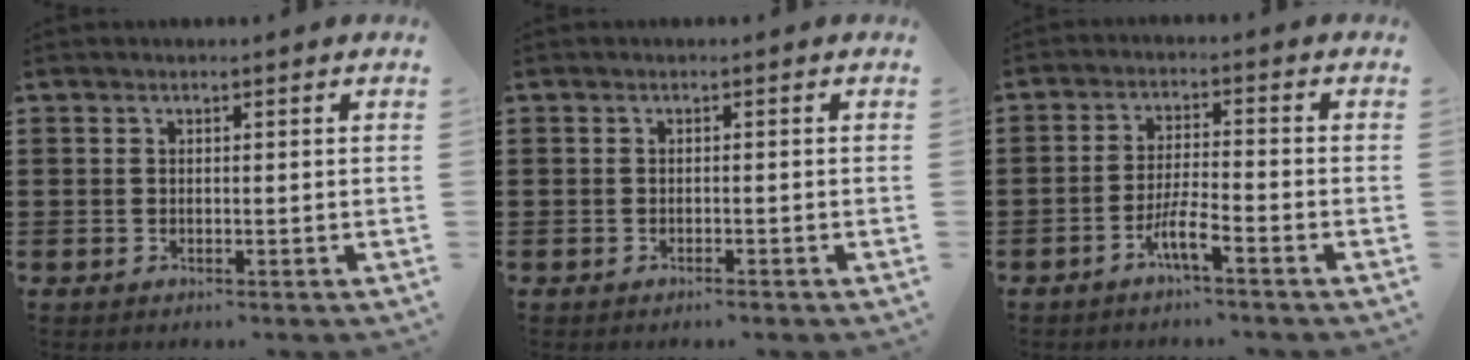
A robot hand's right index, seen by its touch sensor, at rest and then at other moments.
{"total": 0.5, "force": [-0.5, 0.0, 0.3], "torque": [-0.007, -0.003, -0.008]}
{"total": 4.5, "force": [-3.0, 0.3, 3.4], "torque": [-0.079, -0.007, -0.061]}